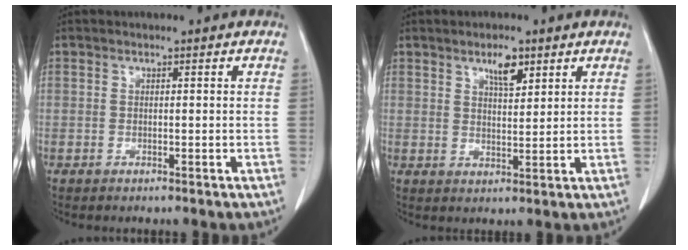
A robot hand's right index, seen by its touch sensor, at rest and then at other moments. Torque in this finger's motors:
{"motor_torque": [0.11, 0.13, 0.07, 0.02]}